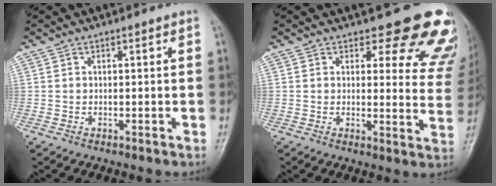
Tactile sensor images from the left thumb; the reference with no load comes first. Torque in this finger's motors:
{"motor_torque": [0.44, 0.42, -0.04, -0.23, 0.16]}